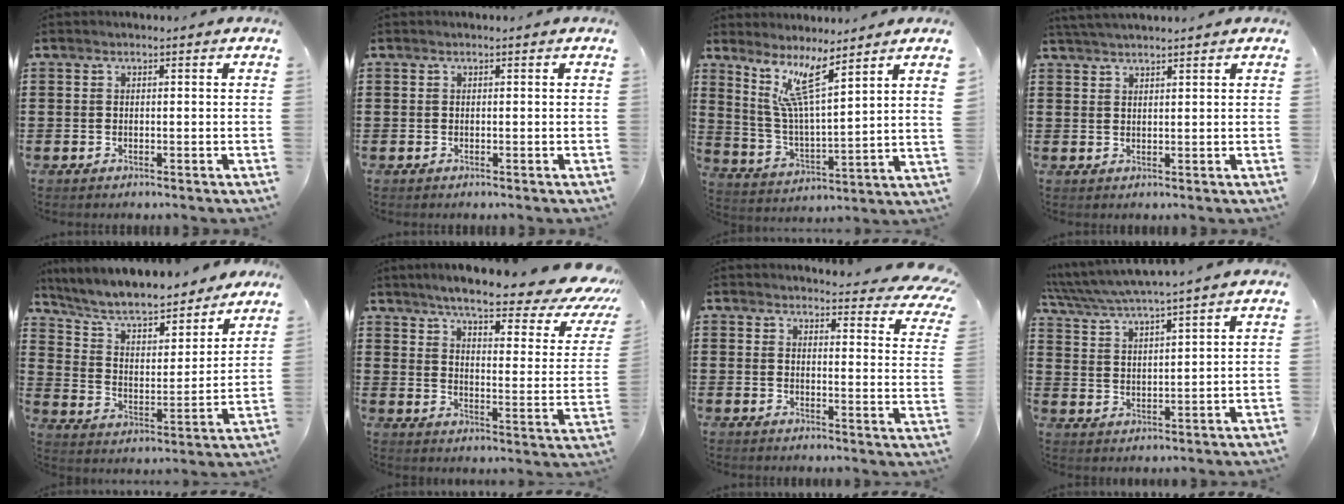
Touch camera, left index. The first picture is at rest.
{"total": 0.0}
{"total": 8.9, "force": [6.7, -0.1, 5.9], "torque": [-0.137, -0.034, 0.113]}
{"total": 2.1, "force": [2.1, -0.2, 0.3], "torque": [-0.011, 0.002, 0.040]}
{"total": 7.5, "force": [6.9, 1.2, 2.7], "torque": [-0.084, -0.048, 0.117]}
{"total": 8.3, "force": [6.4, 0.6, 5.2], "torque": [-0.109, -0.042, 0.102]}
{"total": 4.4, "force": [4.1, 0.2, 1.5], "torque": [-0.031, -0.023, 0.071]}
{"total": 4.2, "force": [4.0, -0.5, 1.3], "torque": [-0.043, -0.023, 0.067]}